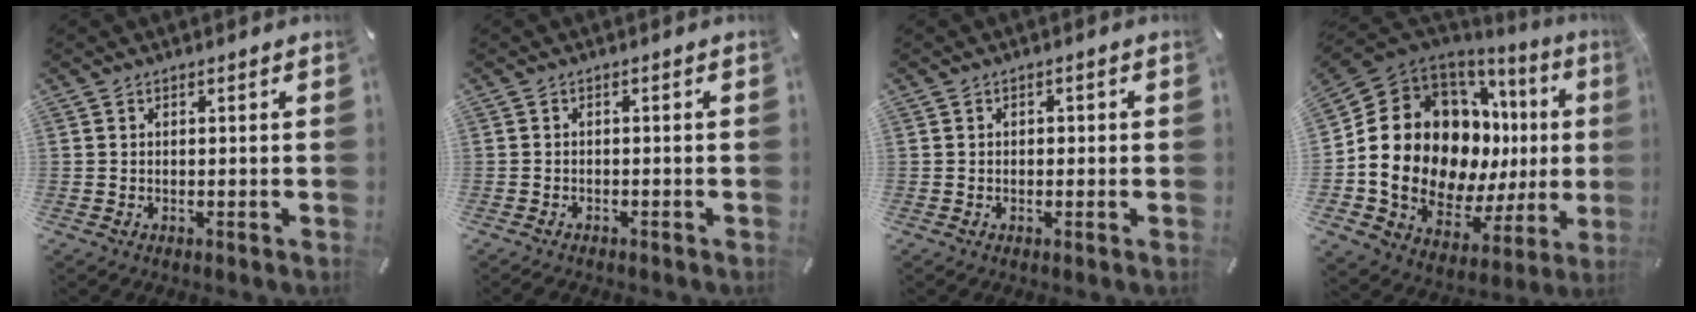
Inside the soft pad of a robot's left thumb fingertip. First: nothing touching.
{"total": 1.6, "force": [-1.4, 0.6, 0.3], "torque": [-0.007, 0.006, -0.030]}
{"total": 1.2, "force": [-0.5, 1.0, 0.5], "torque": [-0.010, 0.005, -0.012]}
{"total": 22.7, "force": [2.1, 15.8, 16.2], "torque": [-0.287, -0.054, 0.062]}